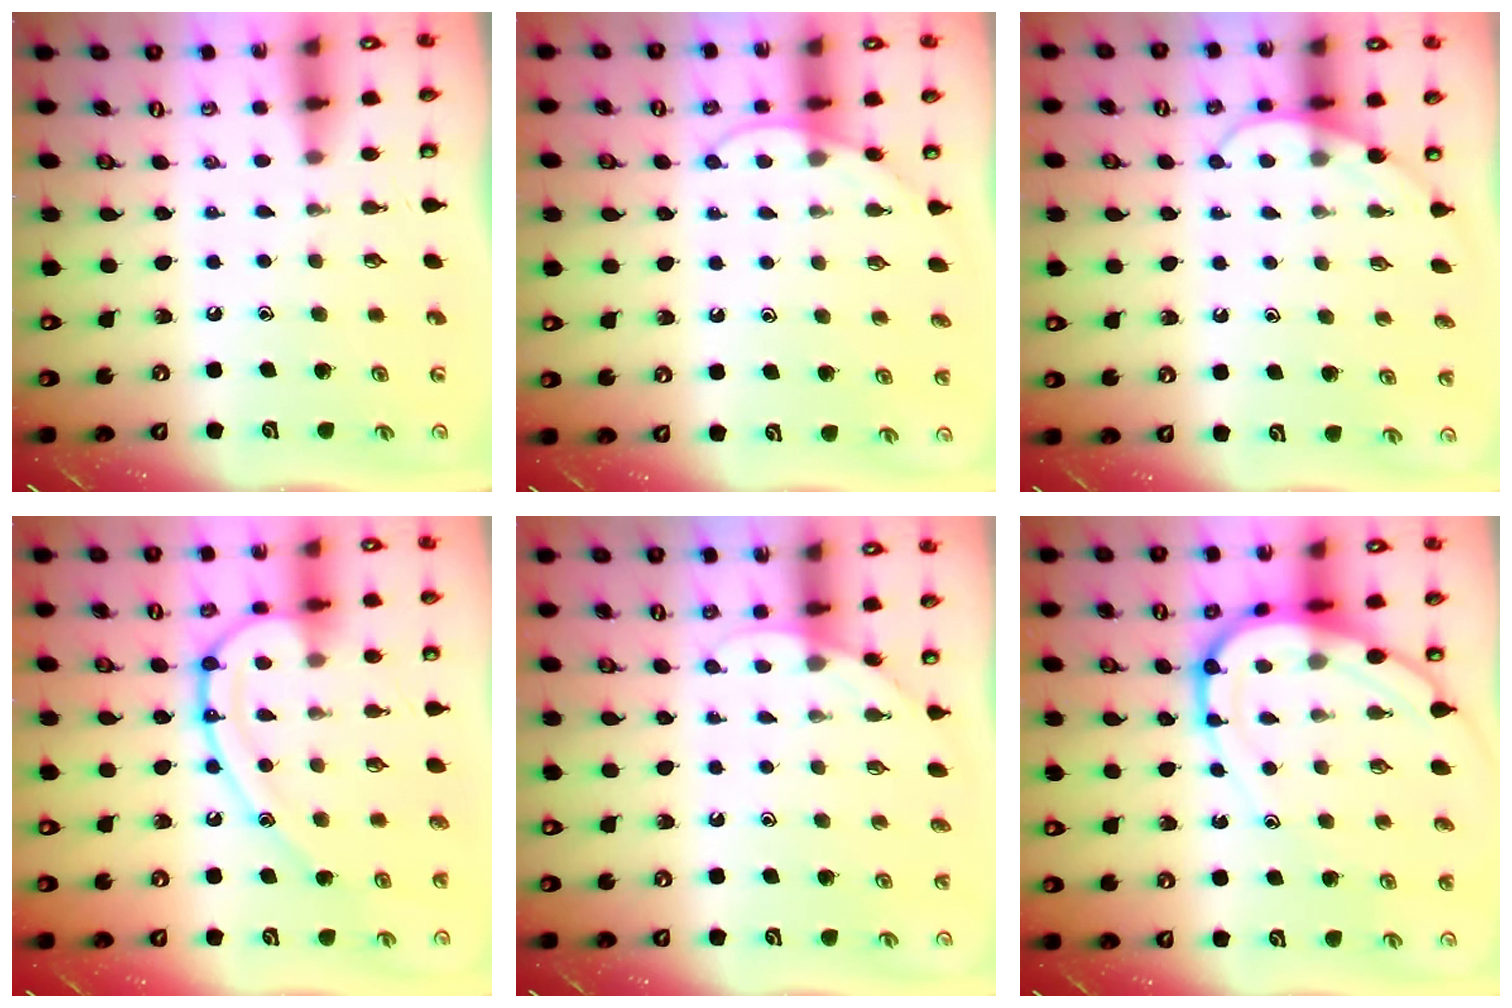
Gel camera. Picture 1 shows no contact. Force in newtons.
{"total": 6.2, "press": 6.1, "slide": 0.5}
{"total": 4.4, "press": 4.4, "slide": 0.4}
{"total": 15.7, "press": 15.7, "slide": 1.4}
{"total": 4.7, "press": 4.7, "slide": 0.2}
{"total": 12.5, "press": 12.4, "slide": 1.3}